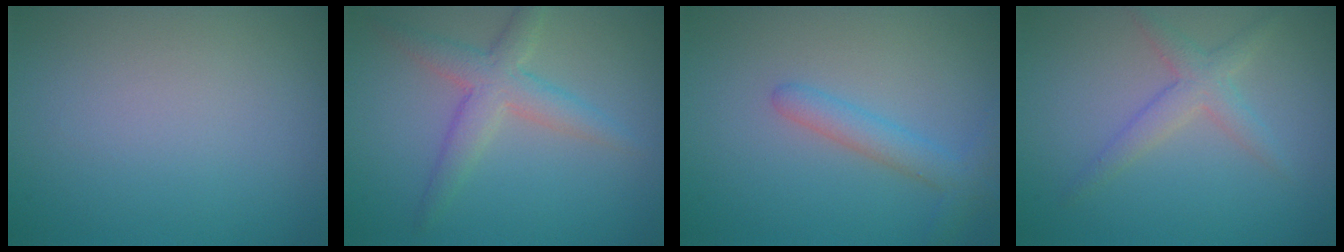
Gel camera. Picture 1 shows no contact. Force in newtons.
{"total": 3.5, "press": 3.5, "slide": 0.1}
{"total": 2.4, "press": 2.4, "slide": 0.1}
{"total": 2.5, "press": 2.5, "slide": 0.1}